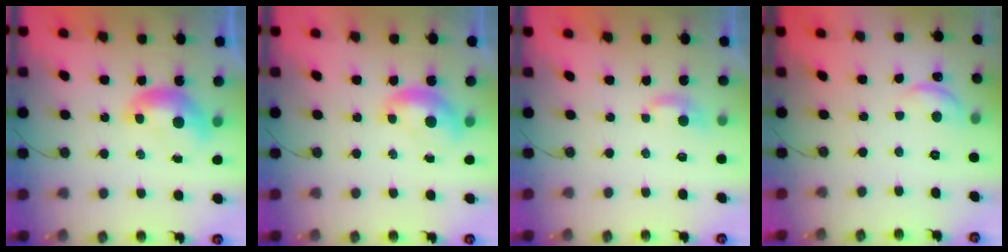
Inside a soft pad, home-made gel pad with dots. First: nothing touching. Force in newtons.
{"total": 1.1, "press": 0.8, "slide": 0.8}
{"total": 3.5, "press": 3.4, "slide": 0.3}
{"total": 2.6, "press": 2.5, "slide": 0.7}